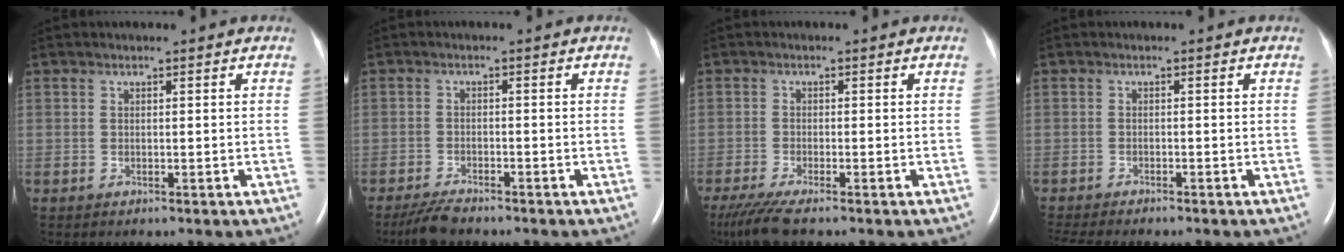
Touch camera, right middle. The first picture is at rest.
{"total": 3.7, "force": [-3.3, 0.6, 1.6], "torque": [-0.039, -0.012, -0.060]}
{"total": 5.6, "force": [-4.3, 0.2, 3.5], "torque": [-0.068, -0.017, -0.077]}
{"total": 7.9, "force": [-6.9, 1.1, 3.6], "torque": [-0.052, -0.007, -0.101]}